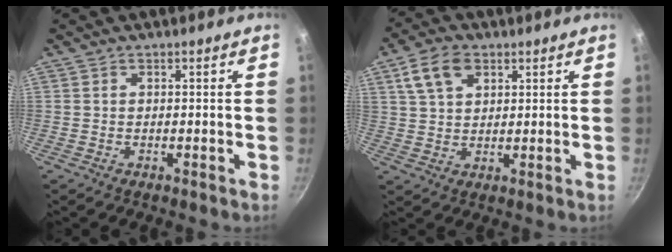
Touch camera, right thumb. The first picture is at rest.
{"total": 8.1, "force": [3.8, 5.1, 5.1], "torque": [-0.085, 0.002, 0.070]}